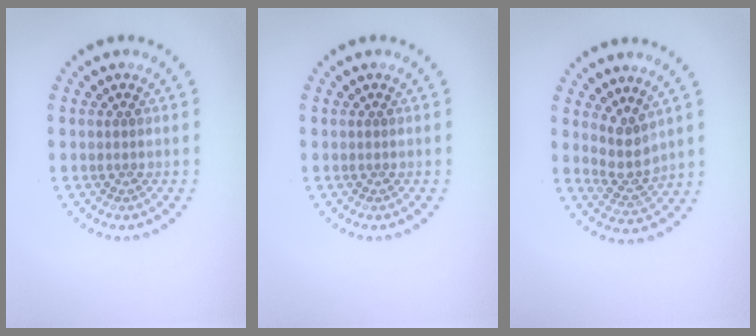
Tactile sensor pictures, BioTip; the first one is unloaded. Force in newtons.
{"total": 0.0}
{"total": 2.9, "press": 2.4, "slide": 1.7}